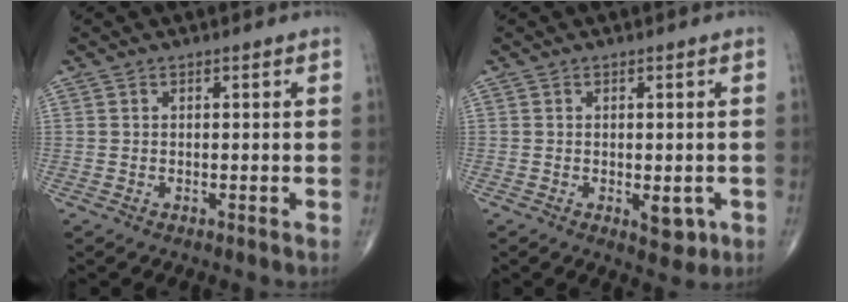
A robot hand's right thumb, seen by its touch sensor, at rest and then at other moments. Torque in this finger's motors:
{"motor_torque": [3.22, 1.79, 1.16, -1.40, 0.59]}